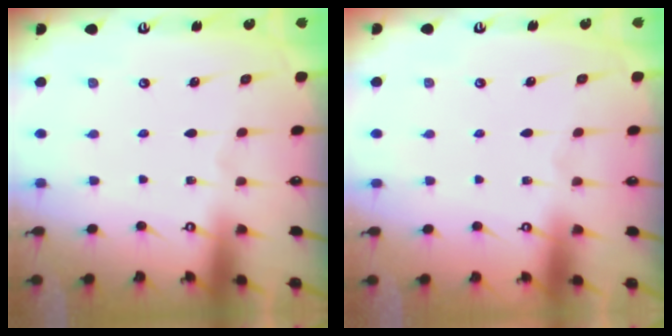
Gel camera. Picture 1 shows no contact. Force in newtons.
{"total": 0.0}